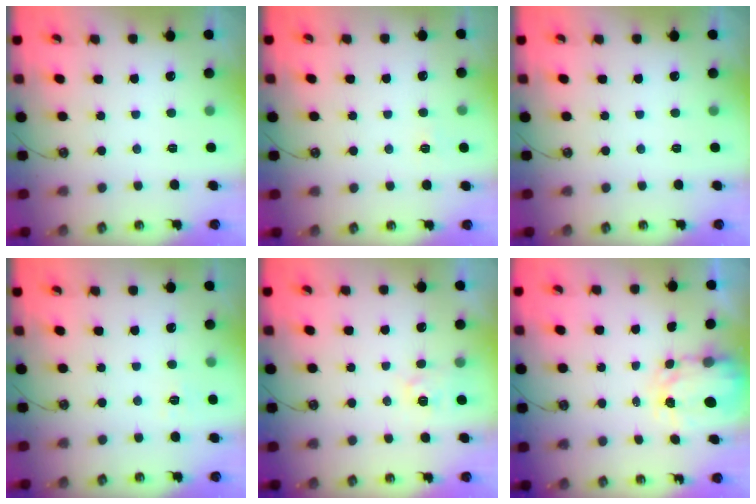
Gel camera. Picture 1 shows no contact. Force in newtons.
{"total": 3.4, "press": 3.4, "slide": 0.5}
{"total": 0.0}
{"total": 6.0, "press": 6.0, "slide": 0.7}
{"total": 3.5, "press": 3.4, "slide": 0.4}
{"total": 3.9, "press": 3.9, "slide": 0.3}